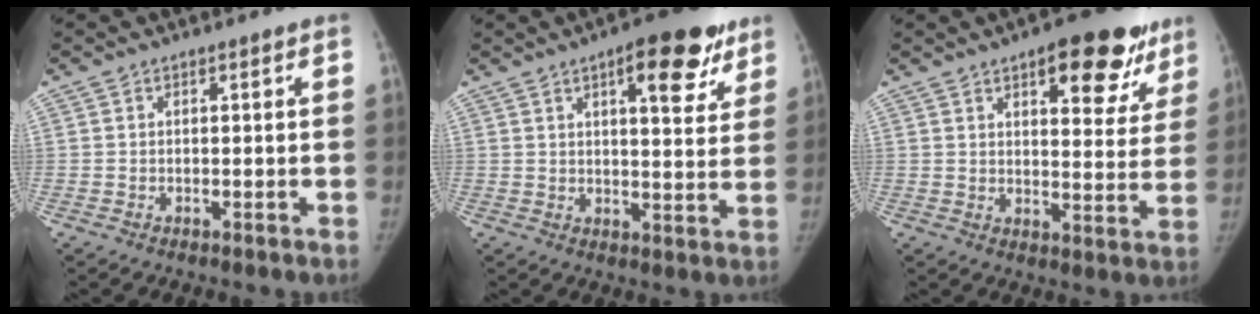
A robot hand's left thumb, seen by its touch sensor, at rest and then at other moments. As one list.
[{"total": 12.9, "force": [7.2, 4.7, 9.7], "torque": [-0.091, -0.025, 0.093]}, {"total": 16.7, "force": [9.8, 6.9, 11.7], "torque": [-0.095, -0.038, 0.127]}]